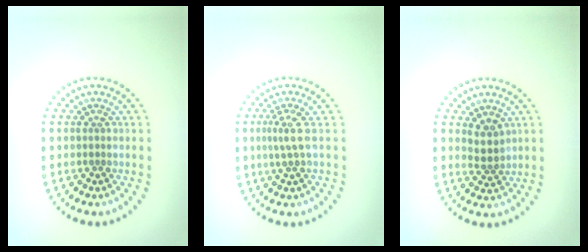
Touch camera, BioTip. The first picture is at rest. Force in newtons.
{"total": 2.1, "press": 1.5, "slide": 1.5}
{"total": 2.0, "press": 1.6, "slide": 1.1}